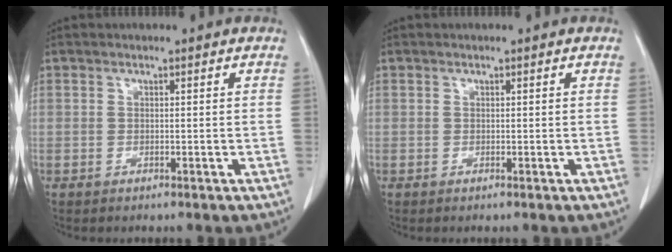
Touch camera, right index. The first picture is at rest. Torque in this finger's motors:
{"motor_torque": [-0.02, -0.01, 0.00, -0.05]}